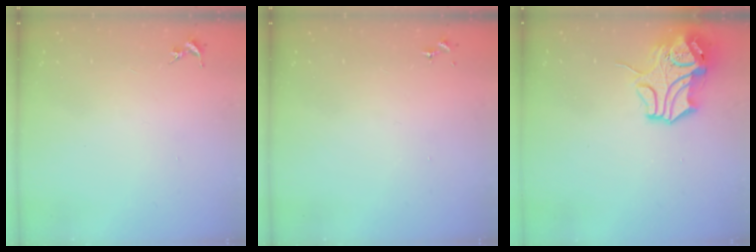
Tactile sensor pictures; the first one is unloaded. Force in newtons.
{"total": 0.0}
{"total": 14.0, "press": 13.8, "slide": 2.1}